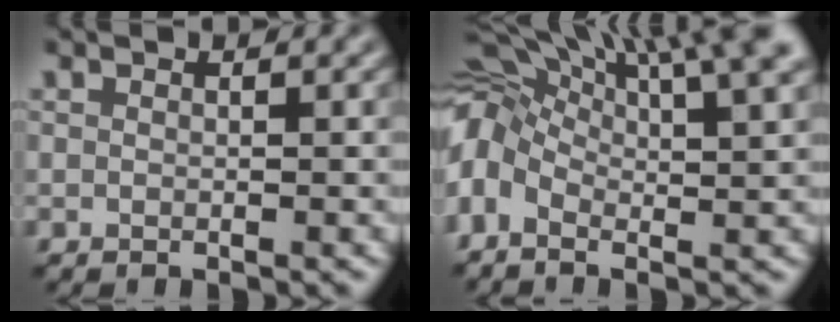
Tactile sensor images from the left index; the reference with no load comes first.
{"total": 13.7, "force": [4.2, 6.4, 11.3], "torque": [-0.230, 0.017, 0.065]}